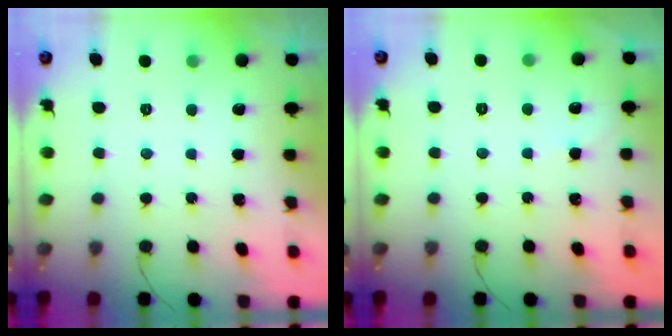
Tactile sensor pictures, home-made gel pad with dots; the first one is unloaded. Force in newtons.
{"total": 1.3, "press": 1.3, "slide": 0.2}